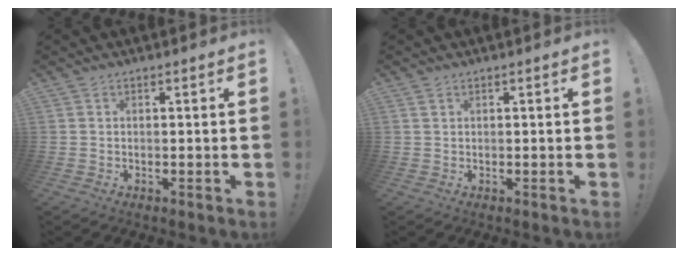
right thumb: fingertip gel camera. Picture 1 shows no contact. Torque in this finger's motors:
{"motor_torque": [0.01, 0.20, 0.21, -0.02, 0.01]}